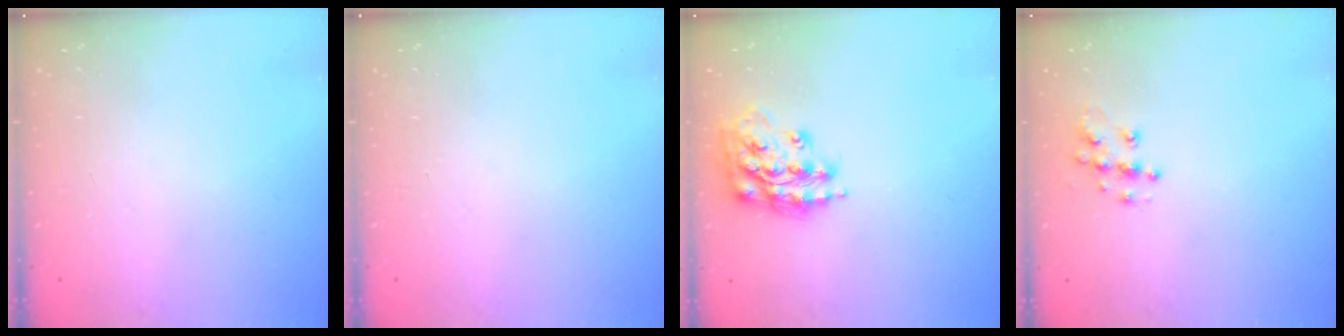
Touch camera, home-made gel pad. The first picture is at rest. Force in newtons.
{"total": 0.0}
{"total": 15.2, "press": 15.1, "slide": 0.8}
{"total": 8.9, "press": 8.9, "slide": 0.5}